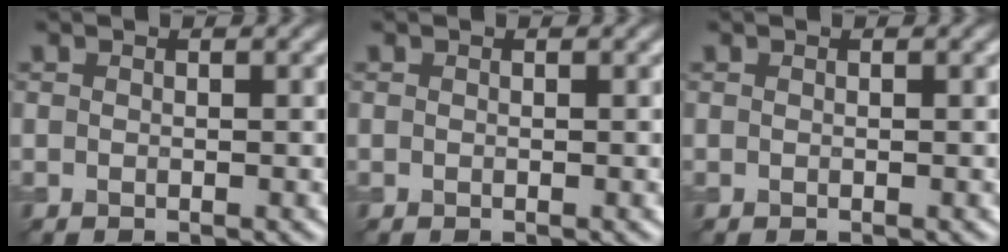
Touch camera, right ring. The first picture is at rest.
{"total": 0.0}
{"total": 0.0}